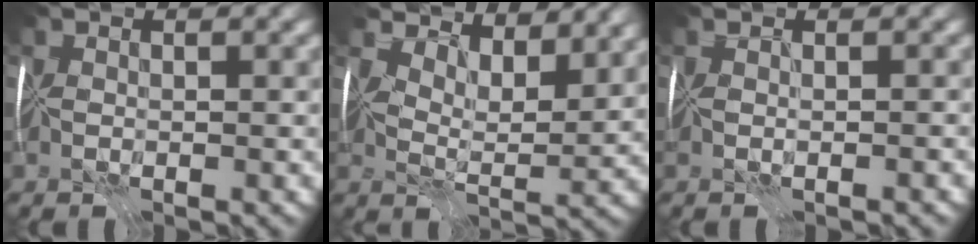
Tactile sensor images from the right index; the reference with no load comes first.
{"total": 5.7, "force": [5.4, 1.0, 1.7], "torque": [-0.046, -0.009, 0.087]}
{"total": 1.1, "force": [-0.5, -0.9, -0.4], "torque": [0.000, -0.012, -0.003]}